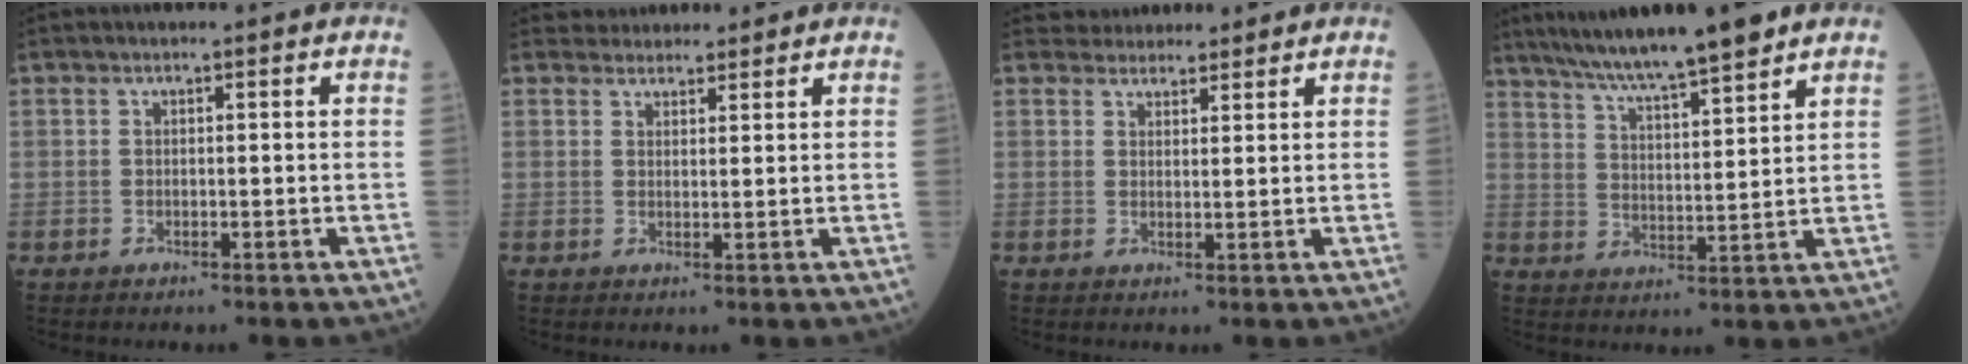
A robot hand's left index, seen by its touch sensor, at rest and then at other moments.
{"total": 4.4, "force": [4.1, 1.5, 0.3], "torque": [0.001, 0.019, 0.058]}
{"total": 4.9, "force": [4.5, 1.7, 0.5], "torque": [-0.004, 0.019, 0.065]}
{"total": 14.2, "force": [11.8, 0.3, 7.9], "torque": [-0.134, 0.015, 0.191]}